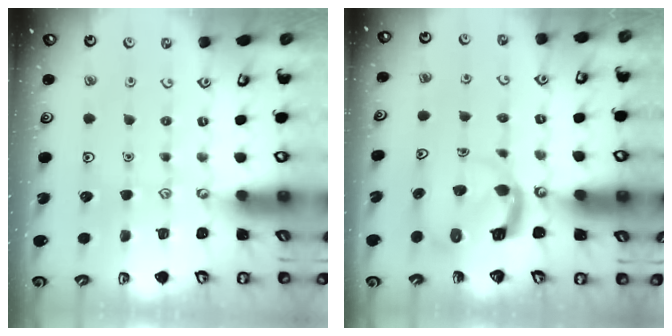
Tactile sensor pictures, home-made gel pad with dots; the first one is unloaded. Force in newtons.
{"total": 6.7, "press": 6.7, "slide": 0.1}